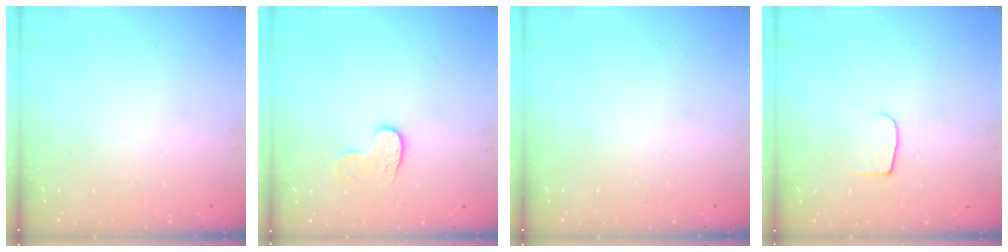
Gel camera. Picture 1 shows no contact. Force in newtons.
{"total": 6.4, "press": 6.4, "slide": 0.6}
{"total": 0.0}
{"total": 5.8, "press": 5.8, "slide": 0.7}